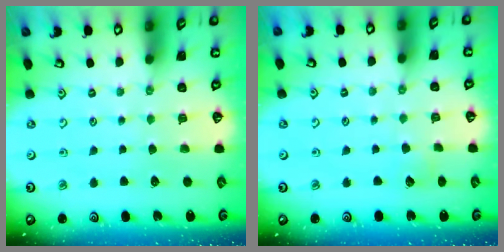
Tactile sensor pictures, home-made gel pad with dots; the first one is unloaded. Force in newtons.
{"total": 3.2, "press": 3.2, "slide": 0.2}